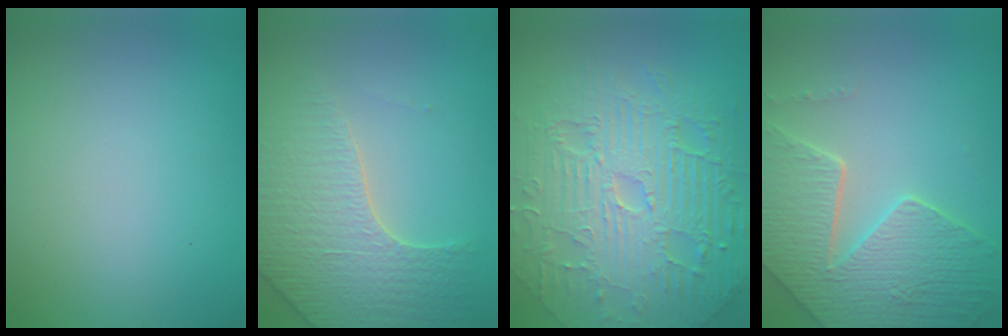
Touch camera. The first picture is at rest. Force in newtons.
{"total": 4.5, "press": 4.4, "slide": 1.2}
{"total": 11.7, "press": 7.5, "slide": 8.9}
{"total": 8.2, "press": 5.9, "slide": 5.6}